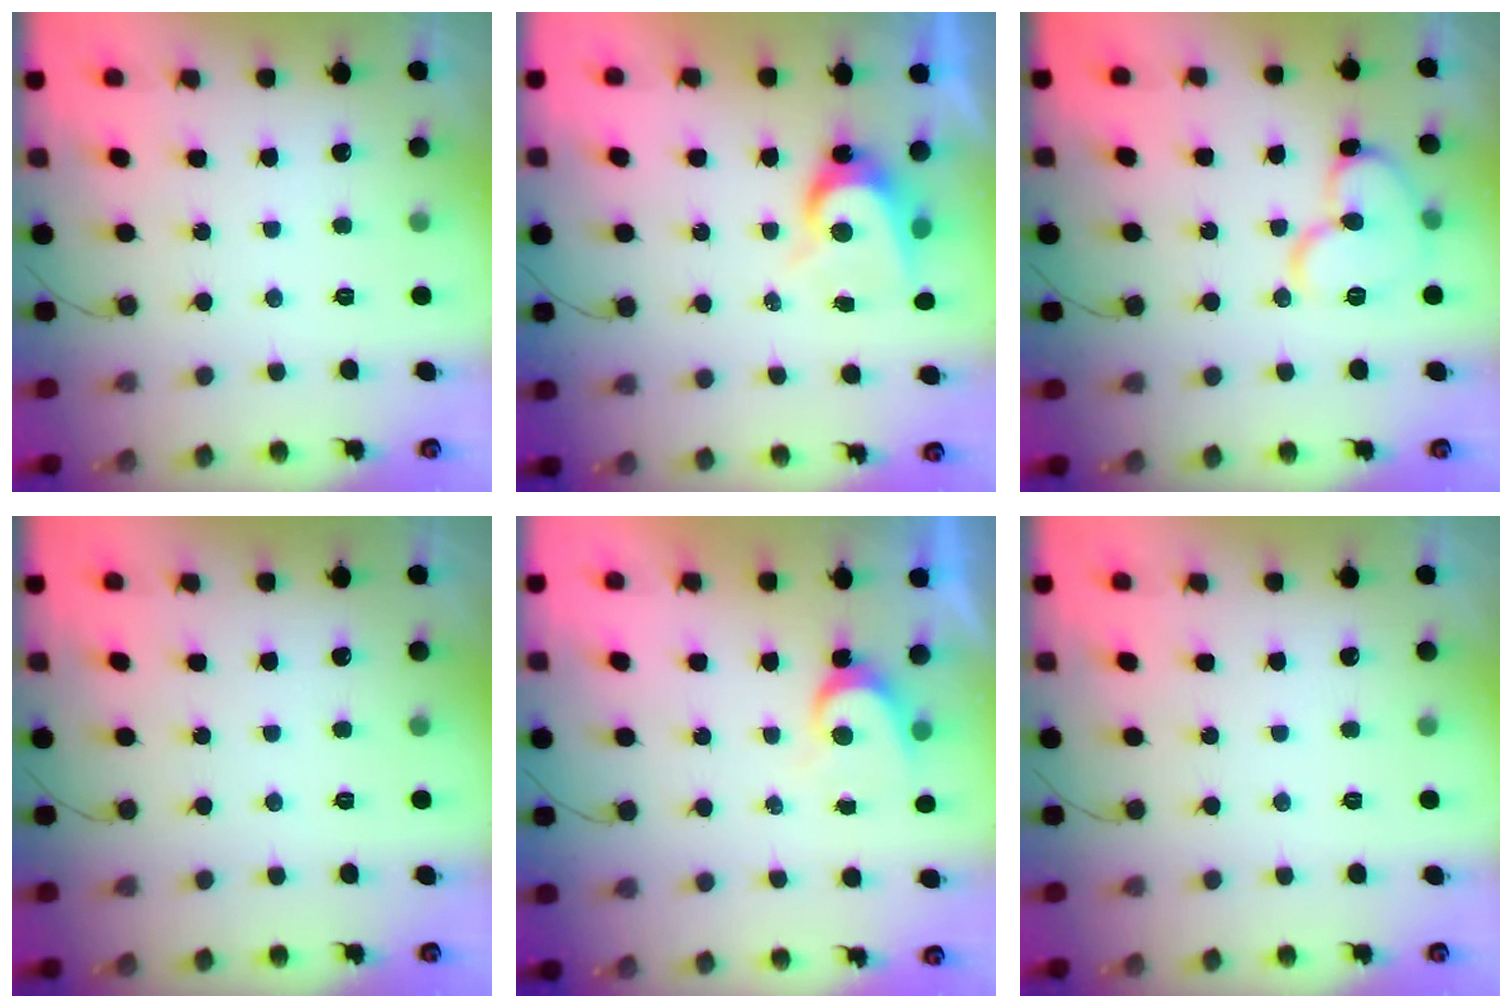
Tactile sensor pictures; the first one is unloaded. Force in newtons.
{"total": 7.4, "press": 7.4, "slide": 0.2}
{"total": 12.3, "press": 12.1, "slide": 1.9}
{"total": 0.0}
{"total": 4.1, "press": 4.1, "slide": 0.5}
{"total": 0.0}